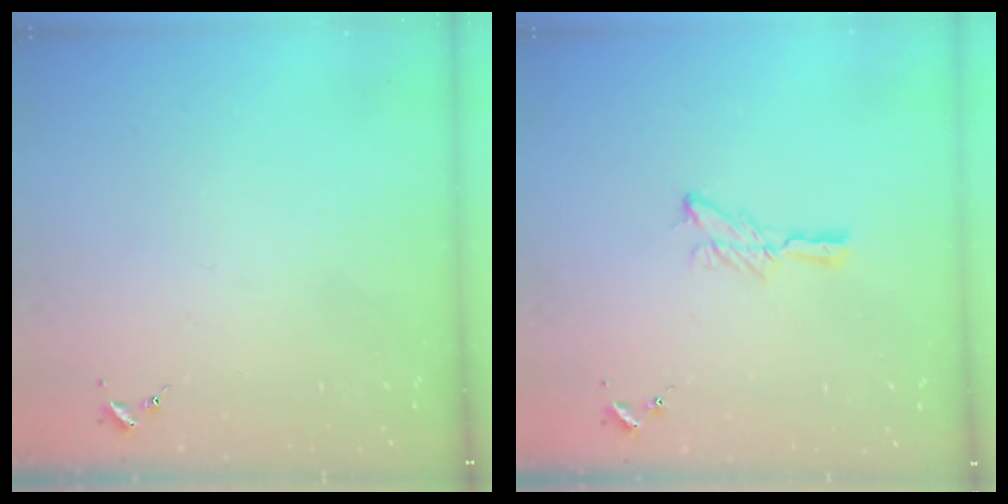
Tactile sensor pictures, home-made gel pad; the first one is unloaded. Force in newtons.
{"total": 6.1, "press": 6.0, "slide": 0.7}